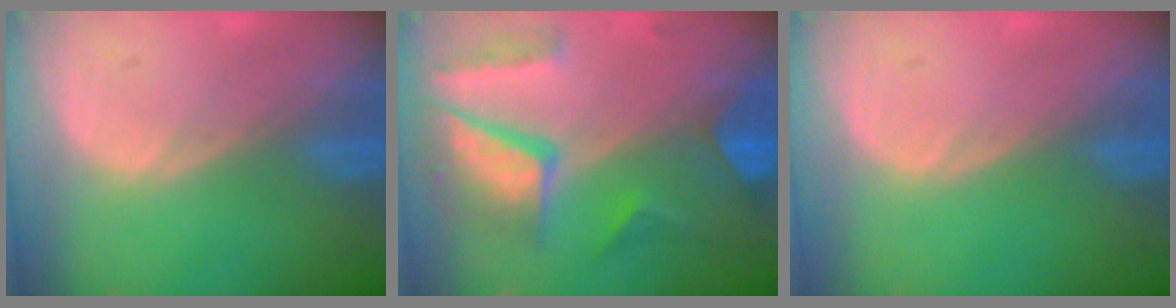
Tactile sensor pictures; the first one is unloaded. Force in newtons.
{"total": 10.4, "press": 8.8, "slide": 5.5}
{"total": 0.0}